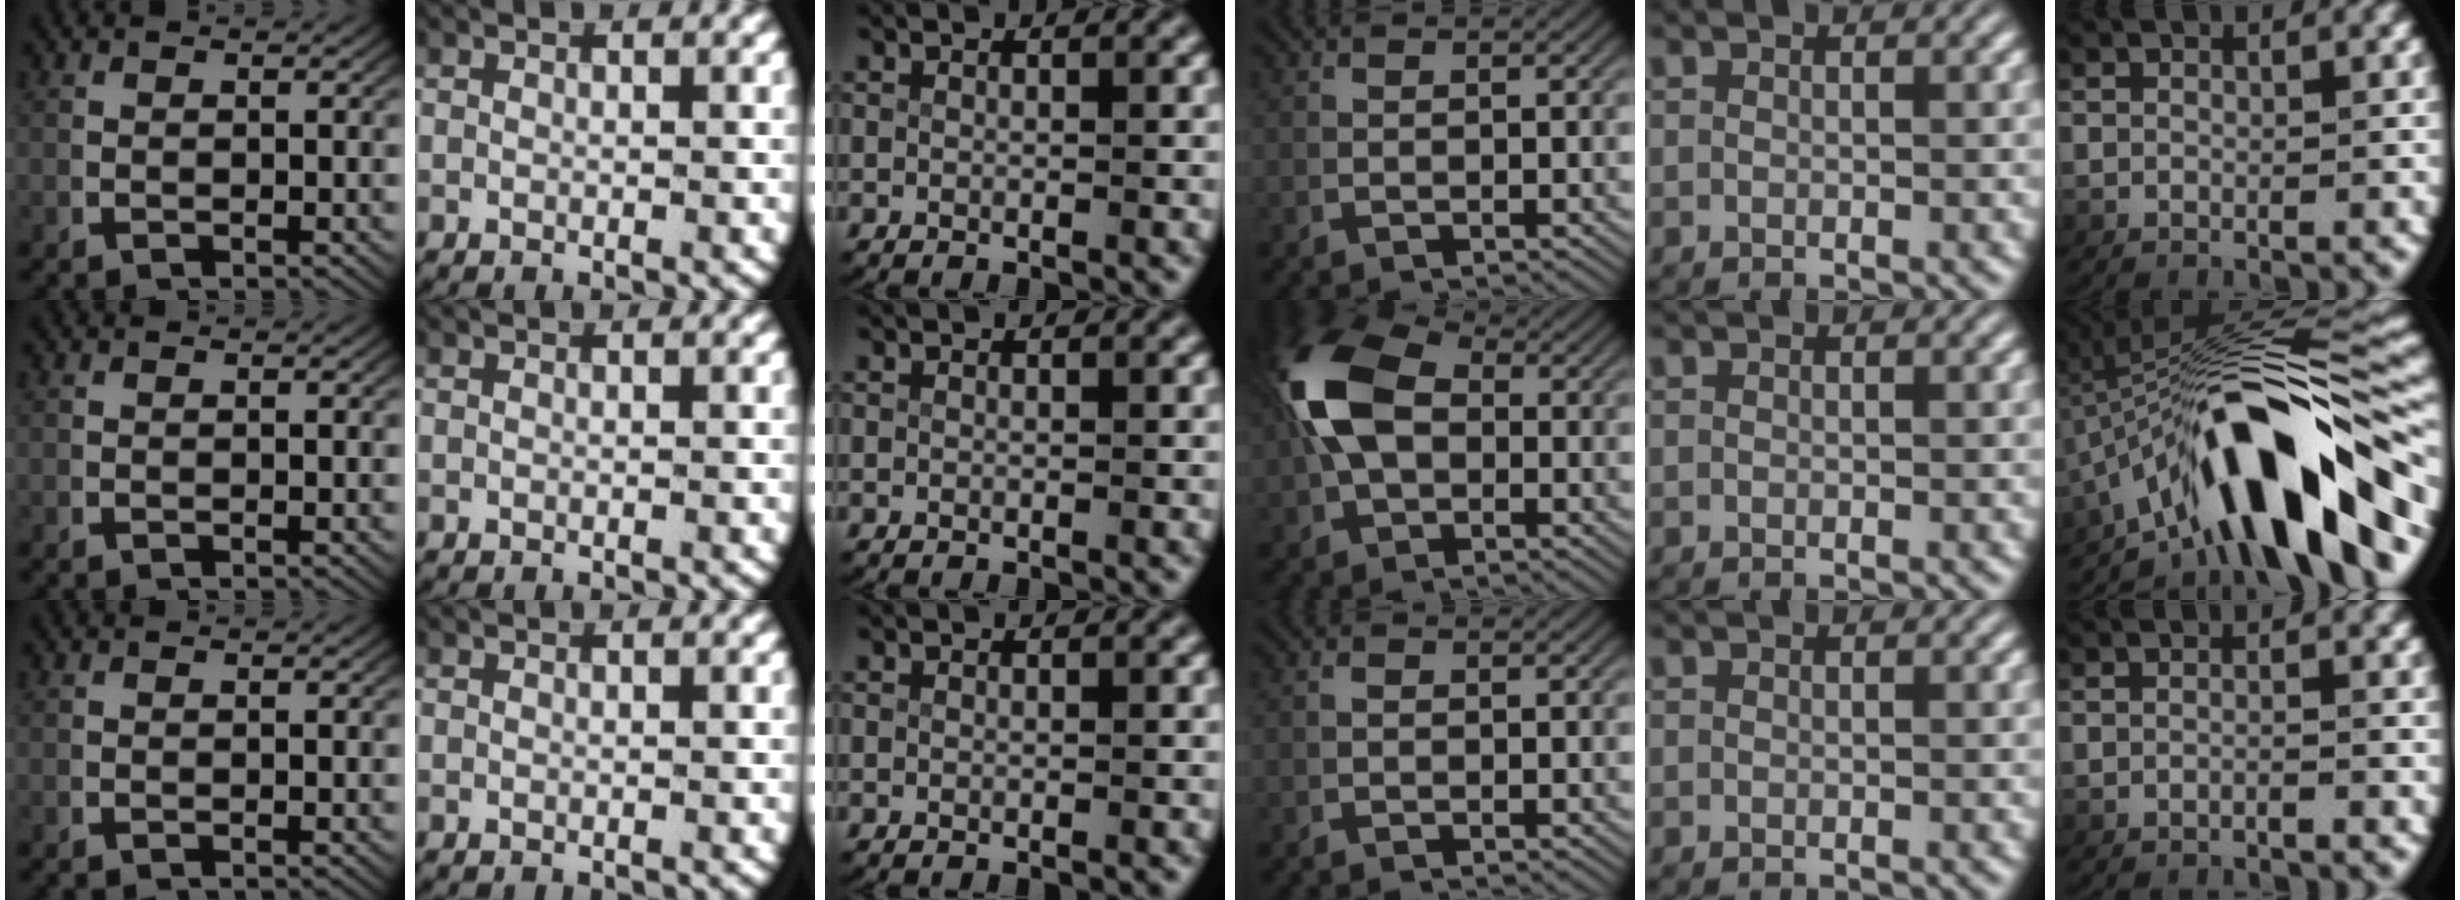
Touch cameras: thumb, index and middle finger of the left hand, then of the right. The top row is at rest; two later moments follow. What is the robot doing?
{"motion": "lift_and_place", "object": "fork"}